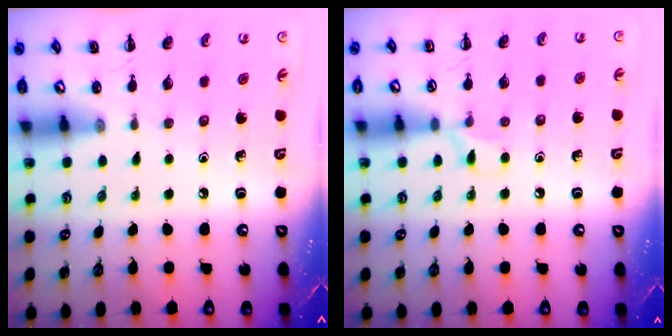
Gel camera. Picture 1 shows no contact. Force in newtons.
{"total": 6.4, "press": 6.2, "slide": 1.9}